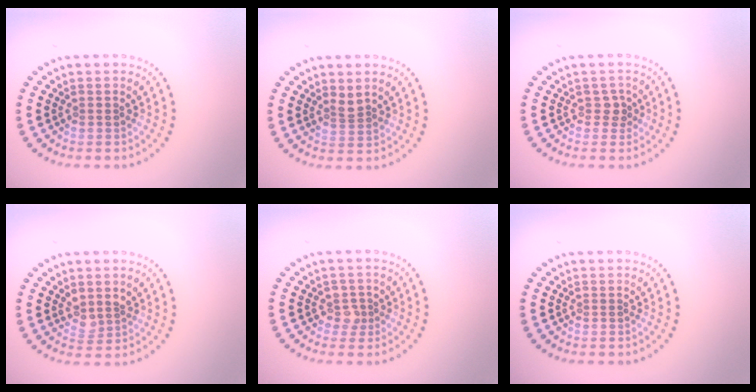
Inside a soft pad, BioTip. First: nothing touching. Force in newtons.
{"total": 1.4, "press": 1.1, "slide": 0.9}
{"total": 1.2, "press": 1.0, "slide": 0.6}
{"total": 1.6, "press": 1.3, "slide": 1.0}
{"total": 1.4, "press": 1.1, "slide": 0.9}
{"total": 0.0}